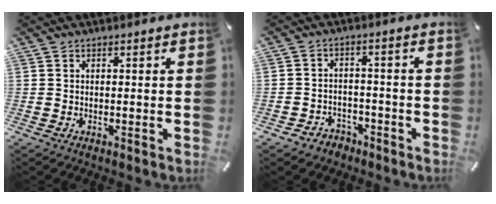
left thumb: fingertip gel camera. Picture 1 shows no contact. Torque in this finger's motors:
{"motor_torque": [-0.31, -0.12, -0.31, 0.11, 0.05]}